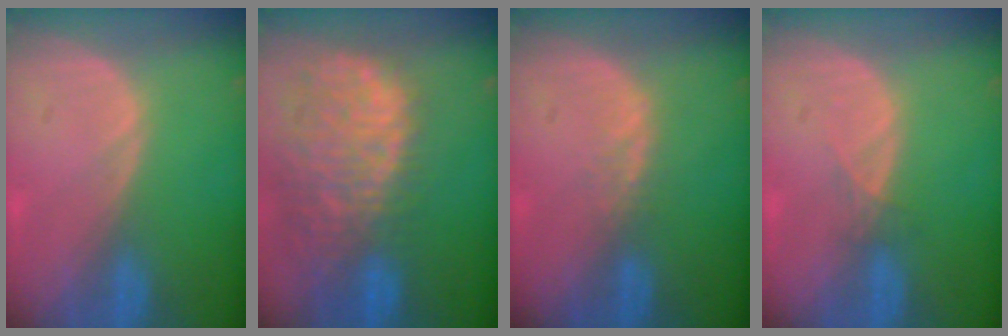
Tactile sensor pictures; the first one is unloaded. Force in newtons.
{"total": 13.7, "press": 11.2, "slide": 7.9}
{"total": 1.4, "press": 1.4, "slide": 0.3}
{"total": 1.1, "press": 1.1, "slide": 0.2}